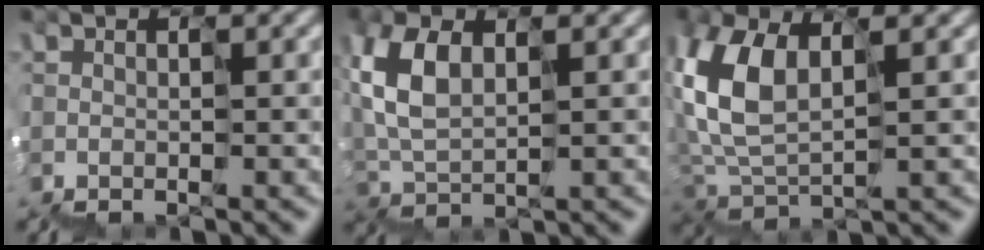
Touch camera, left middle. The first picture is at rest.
{"total": 4.2, "force": [2.0, 2.3, 2.9], "torque": [-0.099, 0.024, 0.034]}
{"total": 5.3, "force": [2.2, 3.1, 3.8], "torque": [-0.125, 0.020, 0.037]}